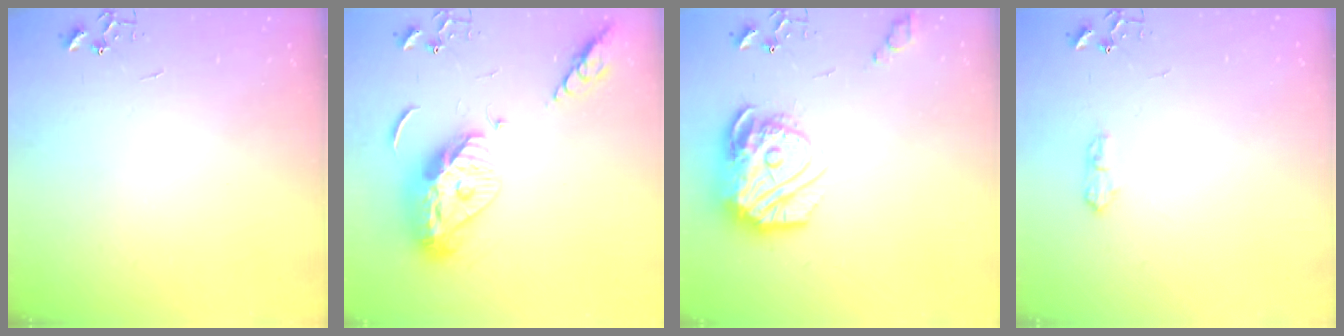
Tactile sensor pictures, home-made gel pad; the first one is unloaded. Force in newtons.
{"total": 15.9, "press": 15.8, "slide": 1.5}
{"total": 20.9, "press": 20.8, "slide": 2.0}
{"total": 7.1, "press": 7.0, "slide": 0.9}